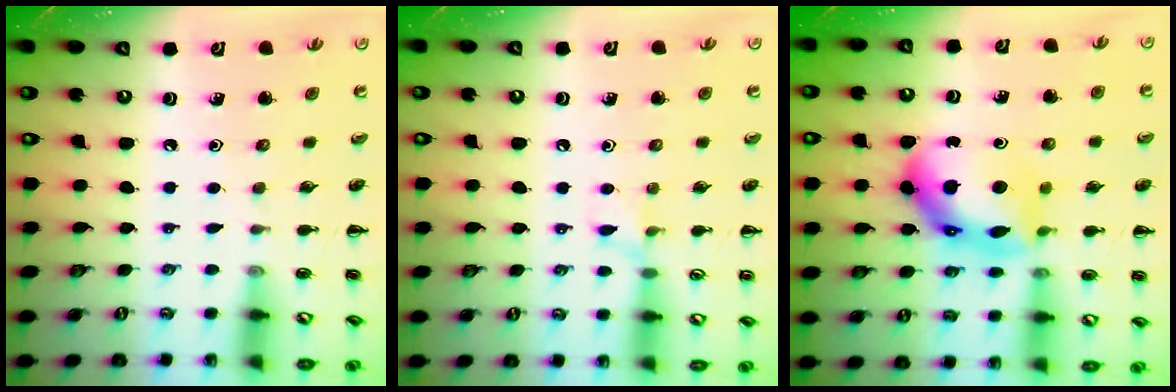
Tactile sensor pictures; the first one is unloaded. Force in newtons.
{"total": 5.4, "press": 5.1, "slide": 1.8}
{"total": 14.1, "press": 14.1, "slide": 0.8}